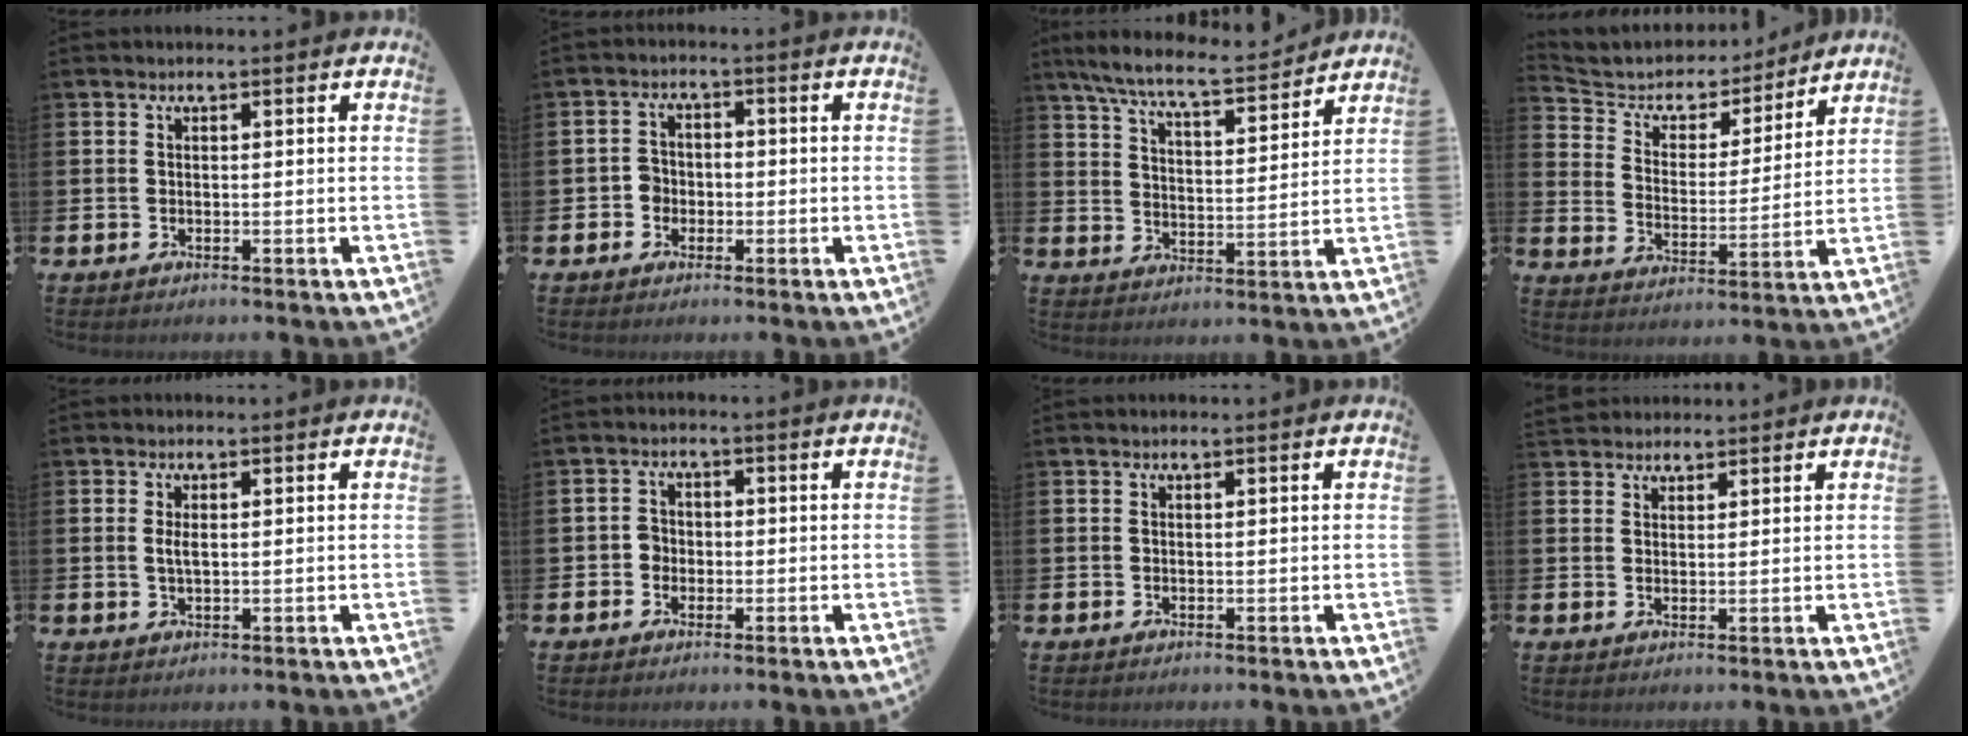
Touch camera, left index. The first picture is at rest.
{"total": 2.6, "force": [-1.3, 2.2, 0.4], "torque": [-0.007, 0.004, -0.032]}
{"total": 8.1, "force": [7.5, 0.7, 3.1], "torque": [-0.086, -0.044, 0.129]}
{"total": 5.6, "force": [5.0, 2.4, 0.7], "torque": [-0.046, -0.042, 0.081]}
{"total": 1.8, "force": [0.2, 0.7, 1.6], "torque": [-0.026, 0.001, 0.000]}
{"total": 2.1, "force": [-0.7, 1.9, 0.4], "torque": [-0.007, 0.006, -0.020]}
{"total": 0.0}
{"total": 2.5, "force": [2.4, 0.9, -0.2], "torque": [0.004, -0.006, 0.044]}